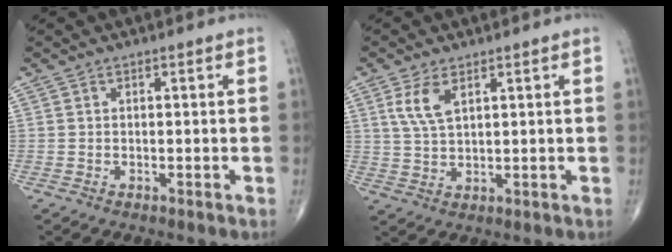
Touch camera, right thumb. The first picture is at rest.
{"total": 5.2, "force": [2.4, 2.2, 4.0], "torque": [-0.084, -0.005, 0.056]}